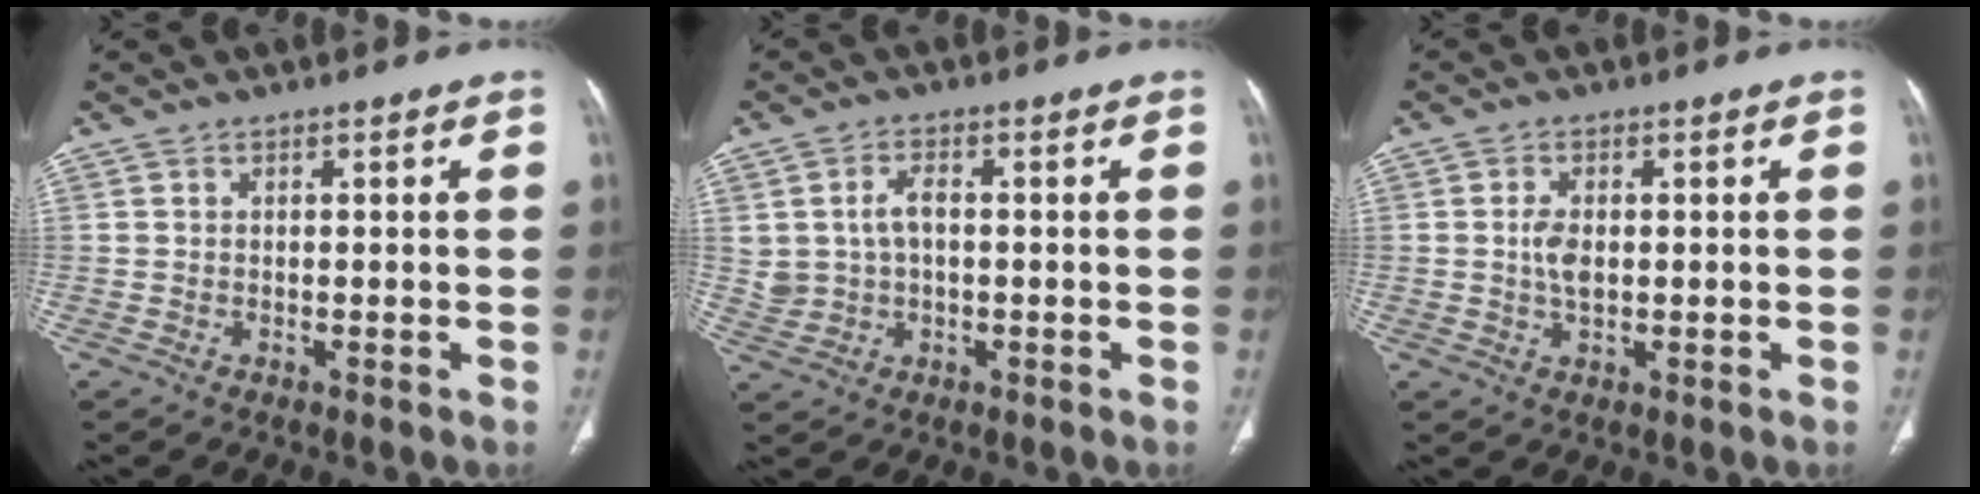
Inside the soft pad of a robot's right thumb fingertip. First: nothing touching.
{"total": 5.2, "force": [0.5, 3.5, 3.8], "torque": [-0.069, 0.007, 0.013]}
{"total": 3.4, "force": [0.1, 1.9, 2.8], "torque": [-0.055, 0.001, 0.003]}